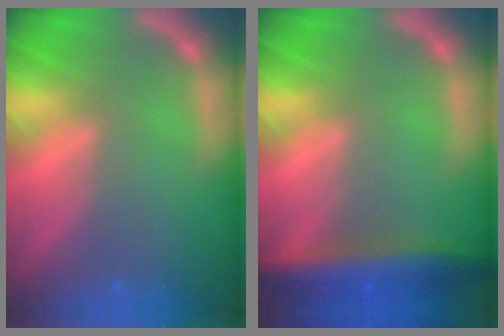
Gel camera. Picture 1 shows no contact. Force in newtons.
{"total": 6.5}